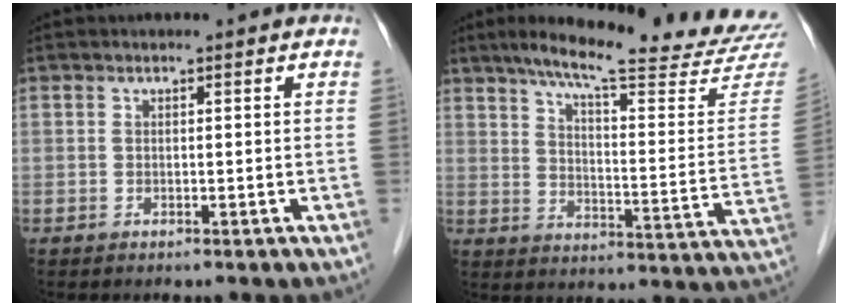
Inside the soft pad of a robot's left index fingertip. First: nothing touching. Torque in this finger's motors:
{"motor_torque": [0.60, -0.76, 0.27, 0.08]}